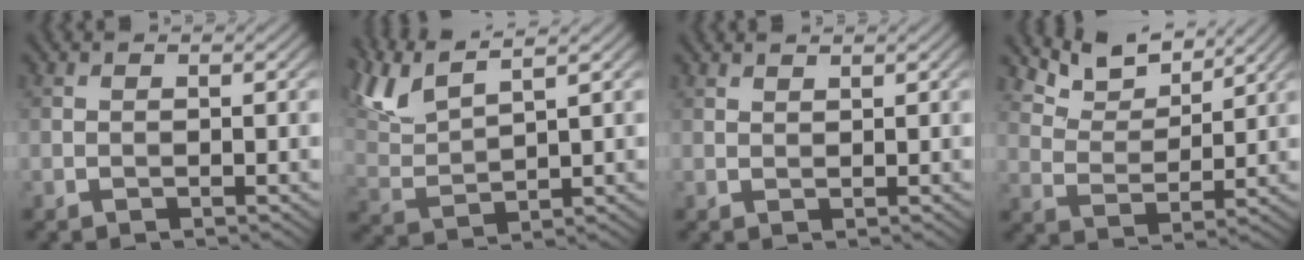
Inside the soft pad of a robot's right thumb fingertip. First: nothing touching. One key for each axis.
{"total": 8.2, "fx": 6.0, "fy": 1.9, "fz": 5.2, "tx": -0.126, "ty": 0.019, "tz": 0.126}
{"total": 0.8, "fx": 0.7, "fy": 0.1, "fz": 0.2, "tx": -0.008, "ty": 0.000, "tz": 0.018}
{"total": 6.7, "fx": 5.4, "fy": 2.5, "fz": 2.9, "tx": -0.074, "ty": 0.000, "tz": 0.109}